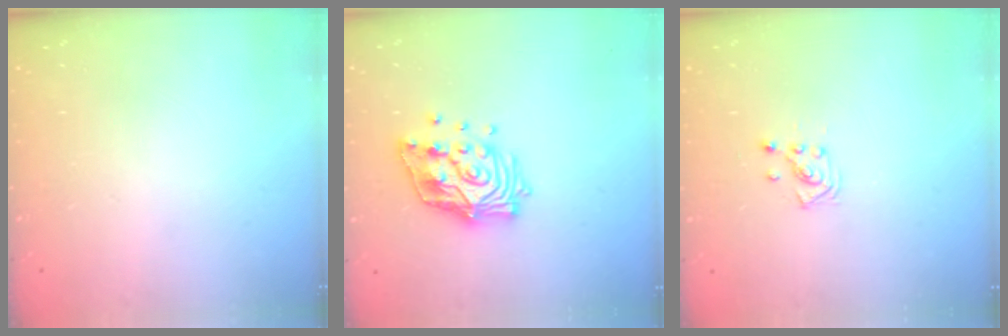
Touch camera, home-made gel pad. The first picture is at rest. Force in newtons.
{"total": 15.4, "press": 15.3, "slide": 1.6}
{"total": 2.0, "press": 1.9, "slide": 0.8}